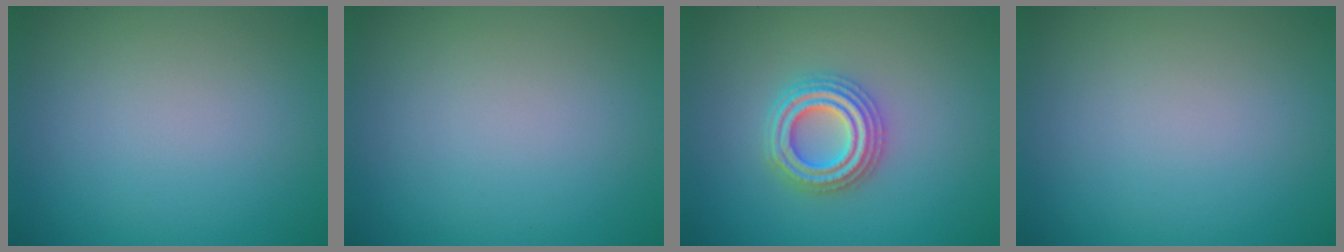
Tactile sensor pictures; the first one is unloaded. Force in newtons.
{"total": 0.0}
{"total": 4.4, "press": 4.3, "slide": 0.8}
{"total": 0.0}